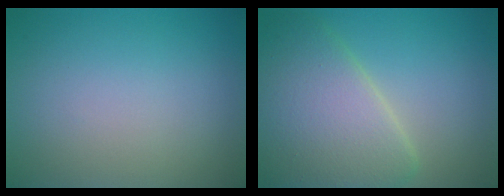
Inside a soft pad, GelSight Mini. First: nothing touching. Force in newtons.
{"total": 7.6, "press": 7.6, "slide": 0.4}